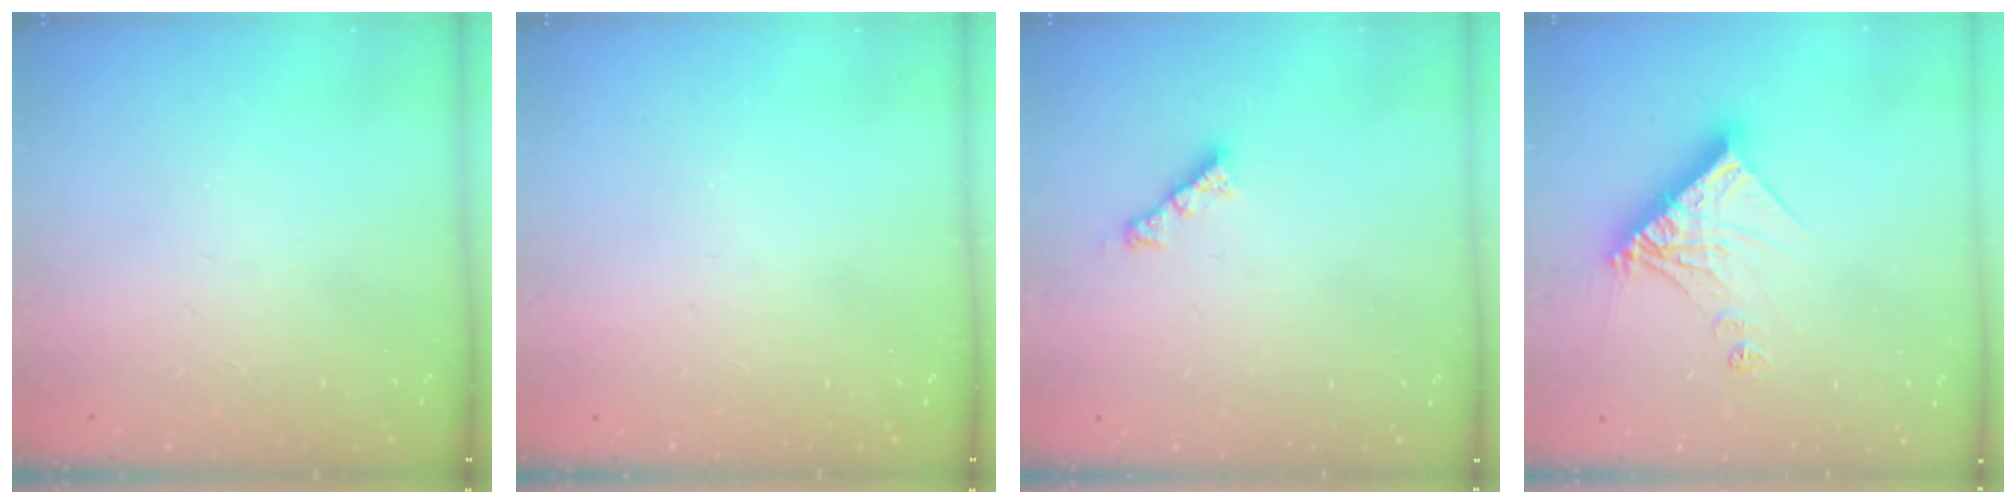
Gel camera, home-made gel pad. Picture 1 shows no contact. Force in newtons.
{"total": 0.0}
{"total": 3.4, "press": 3.3, "slide": 0.4}
{"total": 12.7, "press": 12.7, "slide": 1.2}